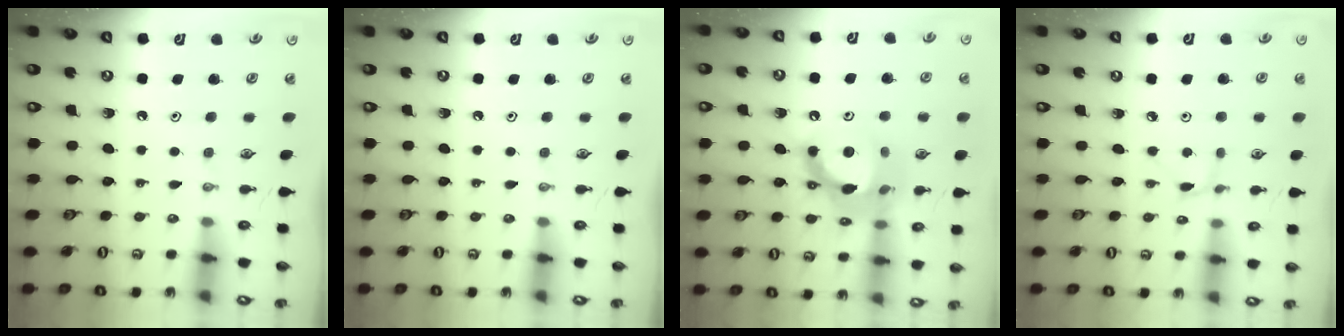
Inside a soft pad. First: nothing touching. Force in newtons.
{"total": 0.0}
{"total": 15.2, "press": 15.1, "slide": 1.6}
{"total": 2.8, "press": 2.8, "slide": 0.4}